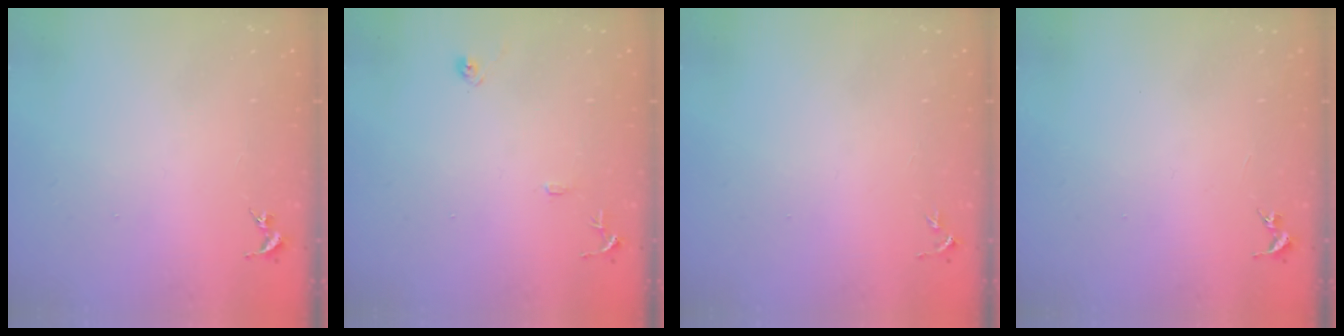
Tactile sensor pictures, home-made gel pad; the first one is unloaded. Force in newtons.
{"total": 9.1, "press": 9.1, "slide": 0.8}
{"total": 3.3, "press": 3.2, "slide": 0.4}
{"total": 0.0}